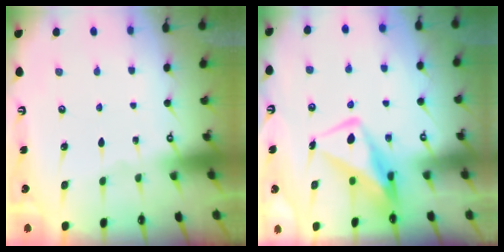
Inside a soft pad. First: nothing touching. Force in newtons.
{"total": 11.9, "press": 11.8, "slide": 1.0}